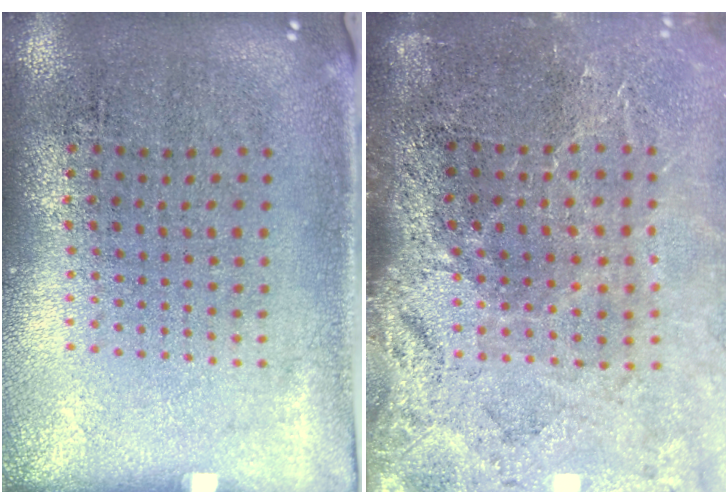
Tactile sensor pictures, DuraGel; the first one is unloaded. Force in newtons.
{"total": 4.0, "press": 3.3, "slide": 2.2}